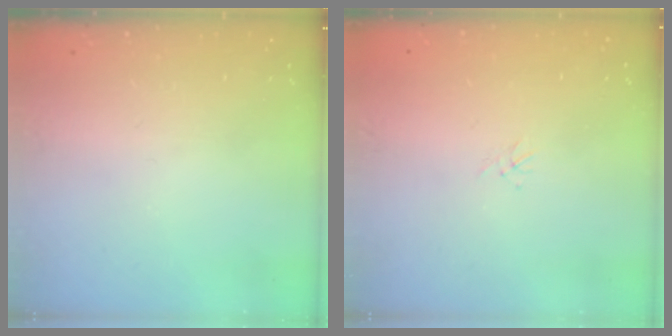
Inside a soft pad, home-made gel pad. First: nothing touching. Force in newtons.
{"total": 1.1, "press": 1.0, "slide": 0.3}